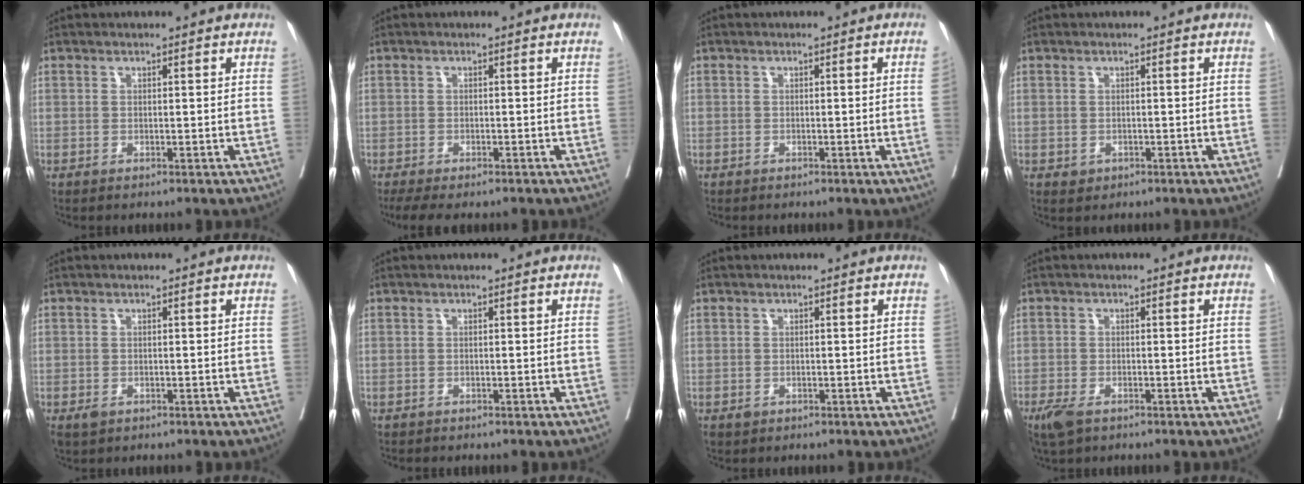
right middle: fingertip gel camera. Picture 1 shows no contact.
{"total": 5.2, "force": [-4.1, 1.7, 2.7], "torque": [-0.040, -0.013, -0.062]}
{"total": 0.7, "force": [-0.2, -0.2, 0.7], "torque": [-0.011, -0.002, -0.003]}
{"total": 1.3, "force": [-0.5, 1.1, 0.4], "torque": [-0.005, 0.003, 0.000]}
{"total": 1.6, "force": [-0.7, 1.1, 0.8], "torque": [-0.017, -0.002, -0.005]}
{"total": 0.7, "force": [-0.6, 0.3, 0.1], "torque": [-0.008, 0.000, -0.011]}
{"total": 0.9, "force": [-0.4, 0.7, 0.3], "torque": [-0.006, 0.001, -0.001]}
{"total": 3.9, "force": [-2.5, 1.8, 2.3], "torque": [-0.049, -0.009, -0.042]}